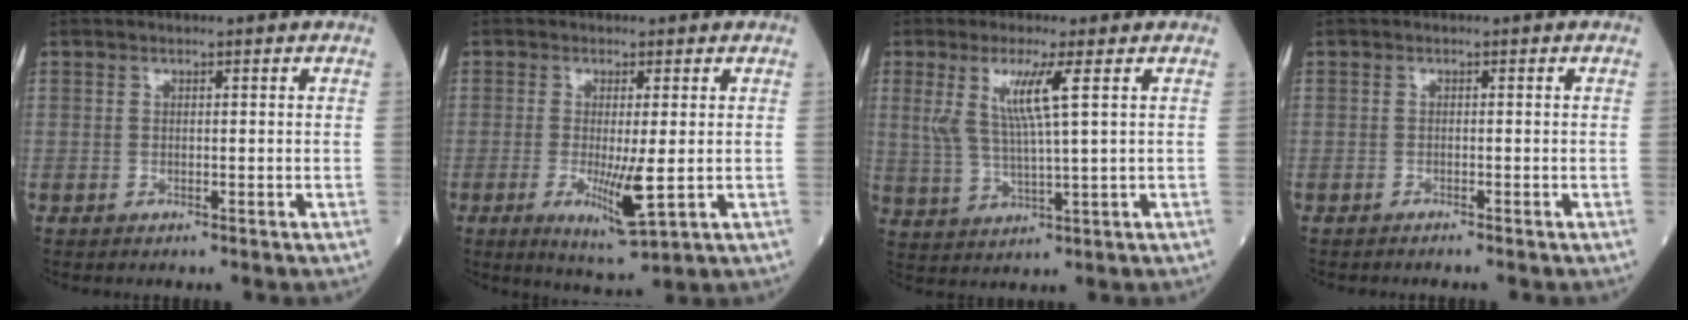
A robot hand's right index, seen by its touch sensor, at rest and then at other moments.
{"total": 6.4, "force": [-1.1, 0.6, 6.3], "torque": [-0.115, -0.017, -0.013]}
{"total": 7.0, "force": [2.5, -0.2, 6.5], "torque": [-0.137, 0.000, 0.057]}
{"total": 1.3, "force": [-1.1, -0.1, 0.6], "torque": [-0.010, 0.001, -0.011]}